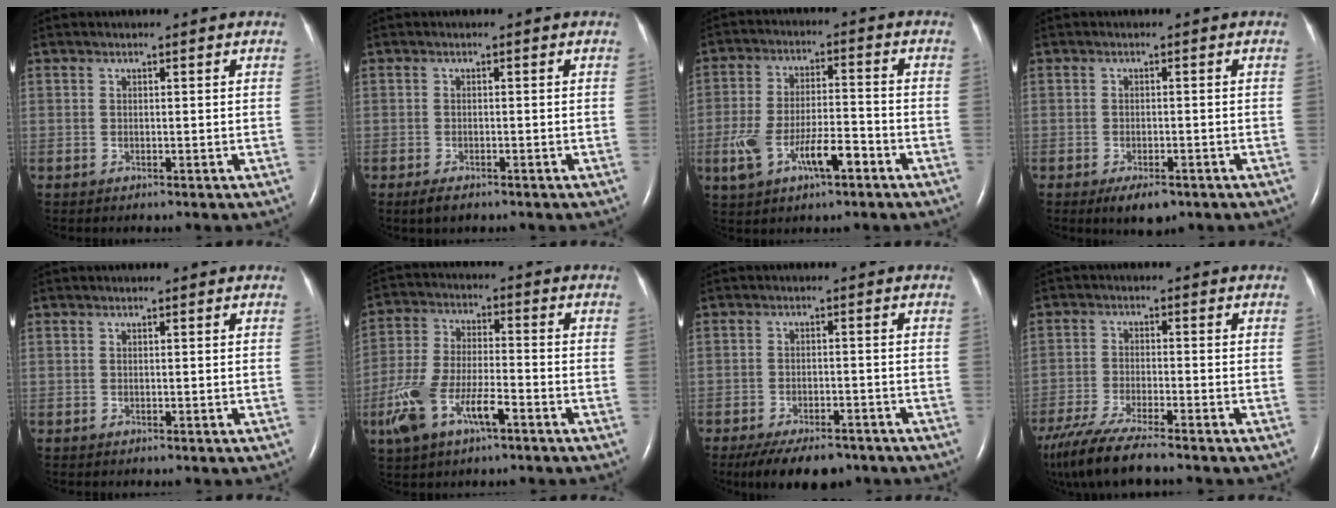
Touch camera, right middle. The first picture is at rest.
{"total": 2.1, "force": [-1.4, 0.8, 1.3], "torque": [-0.030, -0.004, -0.021]}
{"total": 9.4, "force": [-4.0, 3.1, 7.9], "torque": [-0.163, 0.010, -0.065]}
{"total": 3.9, "force": [-2.5, 1.5, 2.7], "torque": [-0.047, -0.005, -0.034]}
{"total": 0.0}
{"total": 10.8, "force": [-5.1, 3.7, 8.8], "torque": [-0.195, 0.004, -0.091]}
{"total": 10.6, "force": [-8.2, 4.2, 5.1], "torque": [-0.079, -0.009, -0.122]}
{"total": 10.4, "force": [-8.7, 0.4, 5.7], "torque": [-0.104, -0.031, -0.151]}